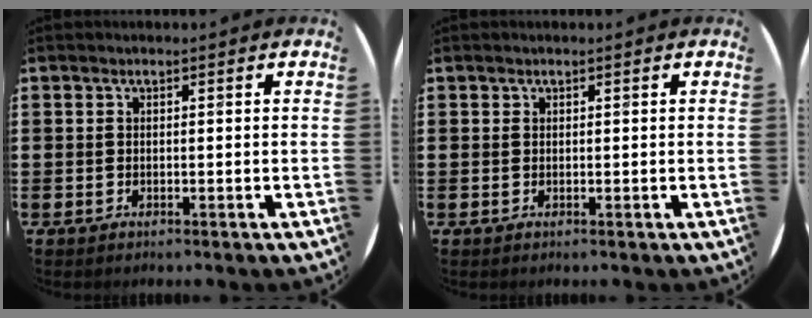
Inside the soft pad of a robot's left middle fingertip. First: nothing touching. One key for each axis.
{"total": 0.0}